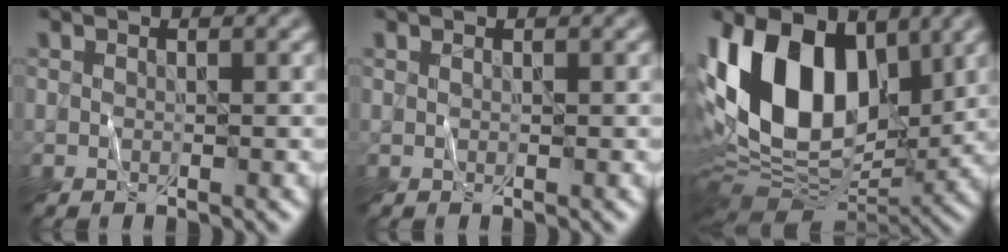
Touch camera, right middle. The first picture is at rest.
{"total": 0.0}
{"total": 14.4, "force": [2.6, 9.0, 11.0], "torque": [-0.205, 0.010, 0.031]}